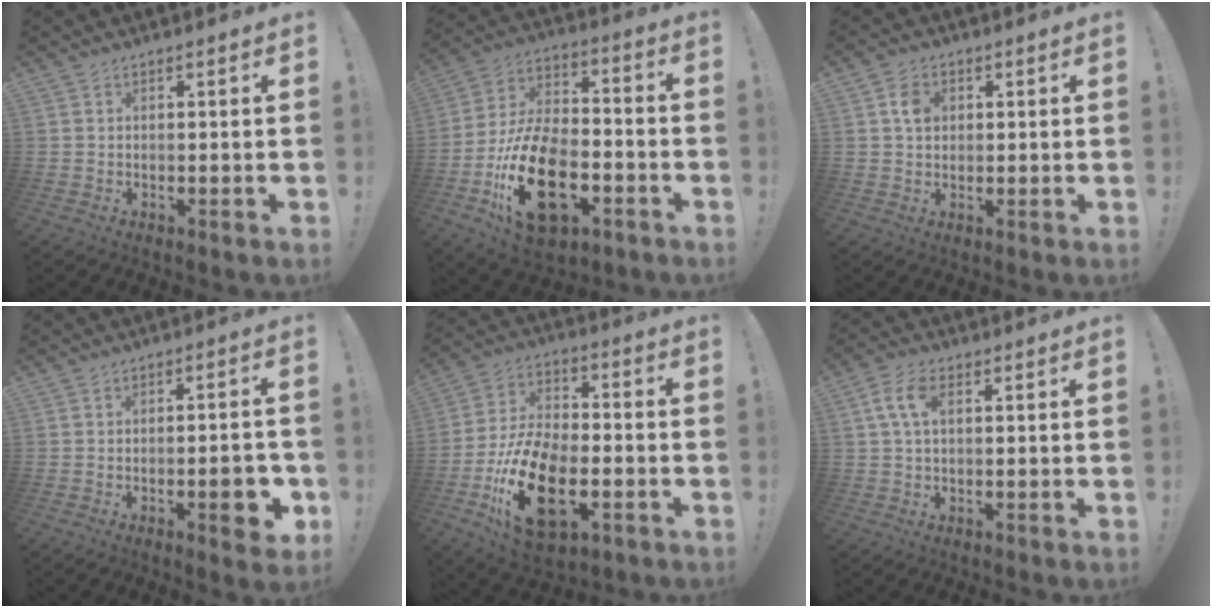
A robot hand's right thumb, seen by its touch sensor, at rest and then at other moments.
{"total": 24.5, "force": [-9.3, 14.3, 17.5], "torque": [-0.340, 0.058, -0.143]}
{"total": 4.5, "force": [1.1, 3.6, 2.6], "torque": [-0.027, -0.001, 0.016]}
{"total": 7.5, "force": [-2.8, 2.0, 6.7], "torque": [-0.081, 0.005, -0.042]}
{"total": 22.3, "force": [-8.0, 12.7, 16.5], "torque": [-0.322, 0.047, -0.123]}
{"total": 6.4, "force": [1.7, 3.6, 5.1], "torque": [-0.104, 0.007, 0.032]}